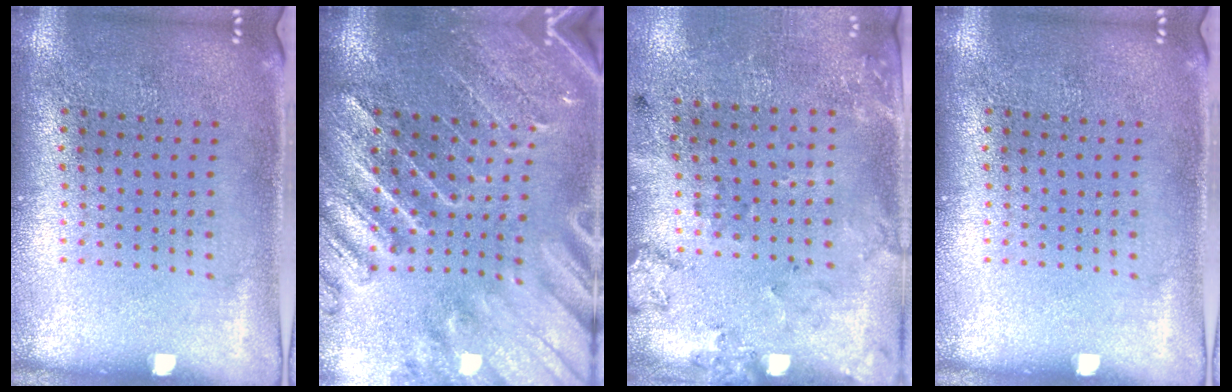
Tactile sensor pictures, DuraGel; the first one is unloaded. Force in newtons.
{"total": 3.0, "press": 2.9, "slide": 0.8}
{"total": 2.0, "press": 1.3, "slide": 1.5}
{"total": 0.0}